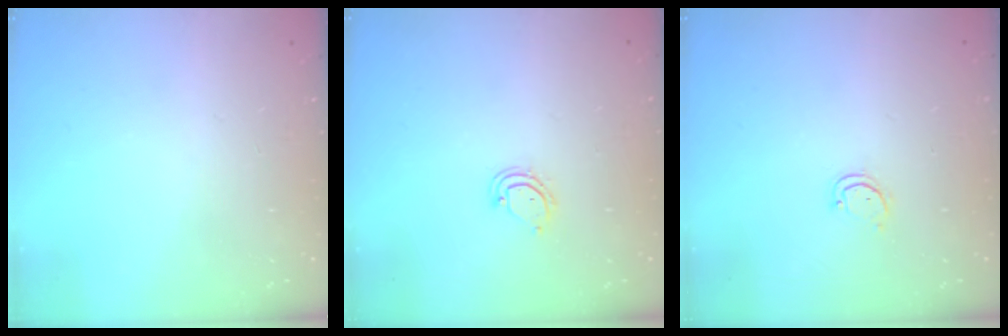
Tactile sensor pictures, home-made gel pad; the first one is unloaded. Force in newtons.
{"total": 5.2, "press": 5.2, "slide": 0.2}
{"total": 2.7, "press": 2.6, "slide": 0.3}